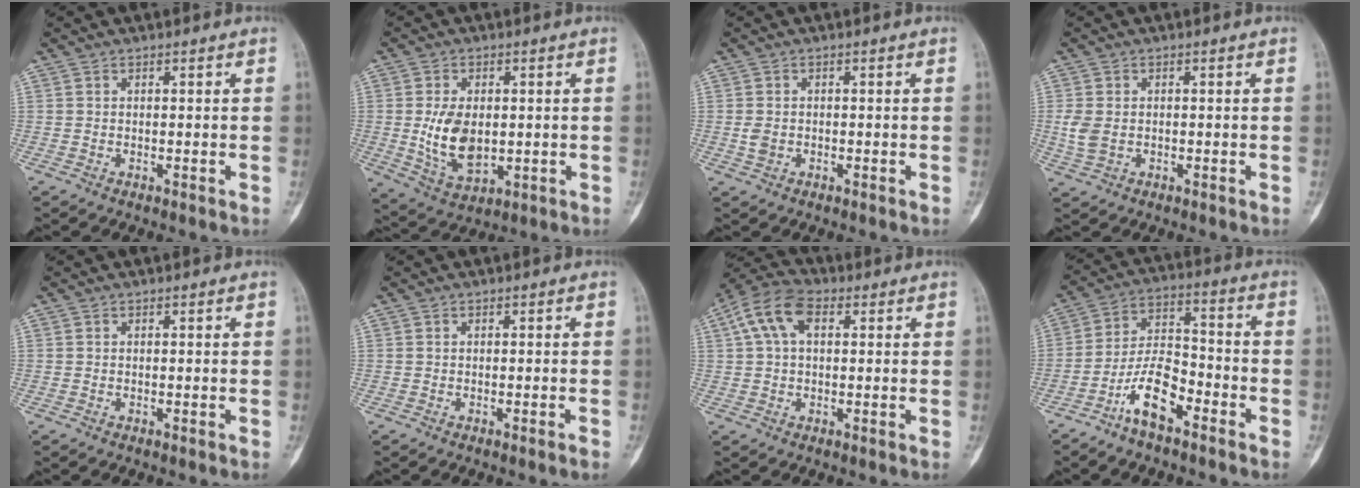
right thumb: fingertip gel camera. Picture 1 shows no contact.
{"total": 9.9, "force": [-0.3, 6.0, 7.9], "torque": [-0.133, -0.009, 0.008]}
{"total": 2.2, "force": [-0.5, 1.6, 1.3], "torque": [-0.024, 0.004, -0.009]}
{"total": 3.9, "force": [-0.4, 2.7, 2.7], "torque": [-0.063, 0.002, -0.006]}
{"total": 0.0}
{"total": 0.7, "force": [-0.5, -0.1, 0.5], "torque": [-0.007, -0.001, -0.007]}
{"total": 9.1, "force": [2.6, 5.6, 6.8], "torque": [-0.137, 0.029, 0.040]}
{"total": 10.3, "force": [-6.2, 4.3, 7.1], "torque": [-0.129, 0.055, -0.119]}